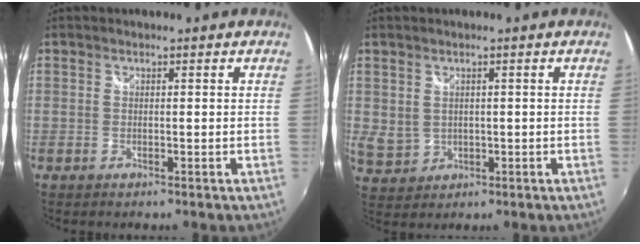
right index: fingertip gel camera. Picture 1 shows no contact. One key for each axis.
{"total": 4.2, "fx": 0.9, "fy": 3.6, "fz": 2.0, "tx": -0.036, "ty": -0.001, "tz": 0.031}